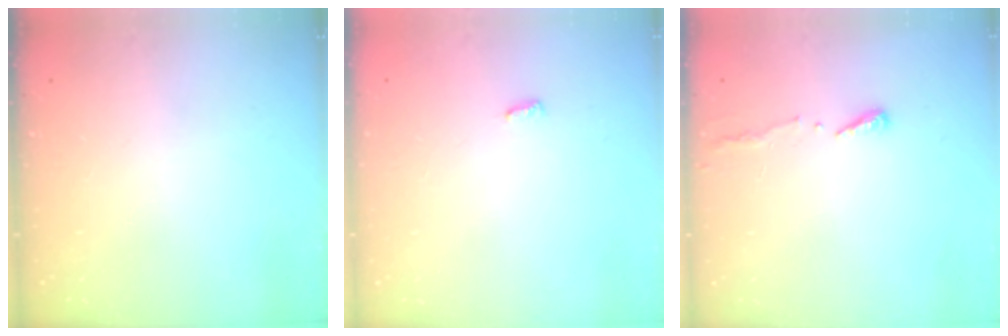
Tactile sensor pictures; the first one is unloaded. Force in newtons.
{"total": 2.8, "press": 2.8, "slide": 0.4}
{"total": 3.5, "press": 3.4, "slide": 0.3}